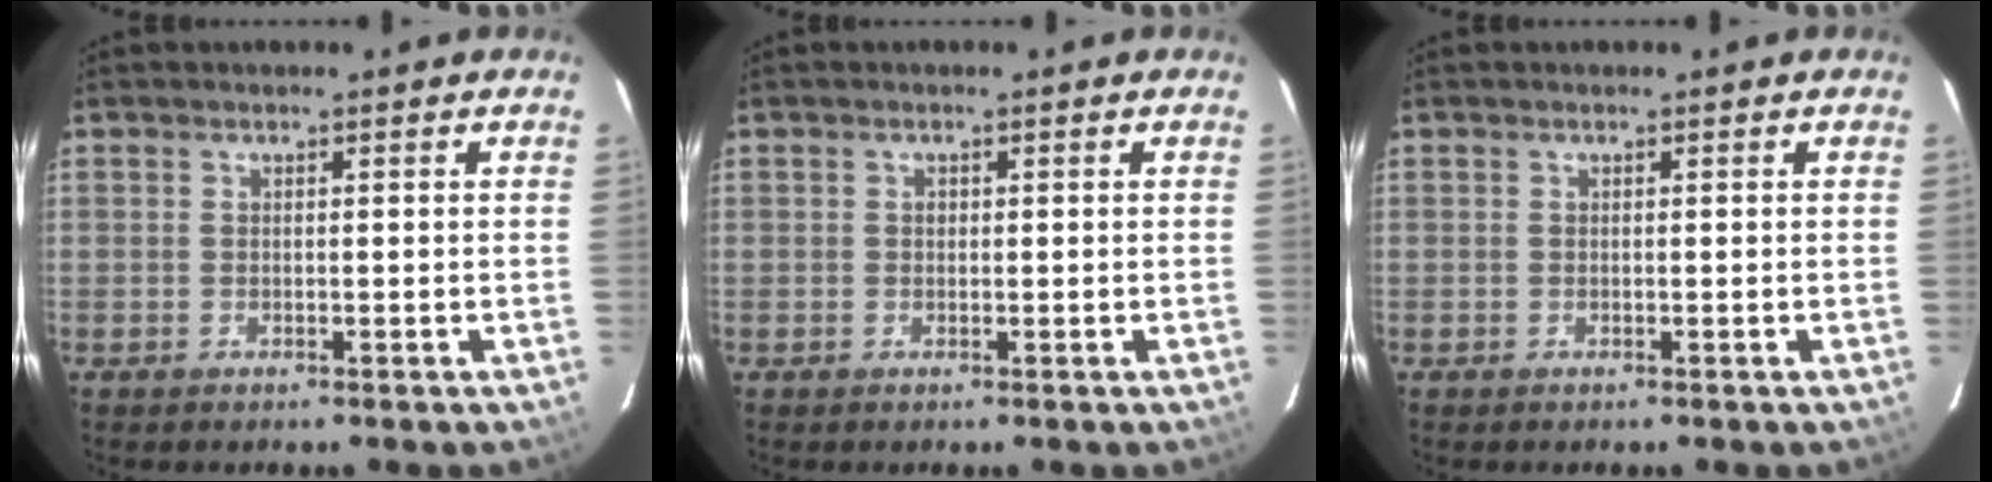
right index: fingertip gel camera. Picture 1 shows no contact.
{"total": 0.6, "force": [0.1, 0.5, 0.1], "torque": [0.000, 0.002, 0.001]}
{"total": 0.0}